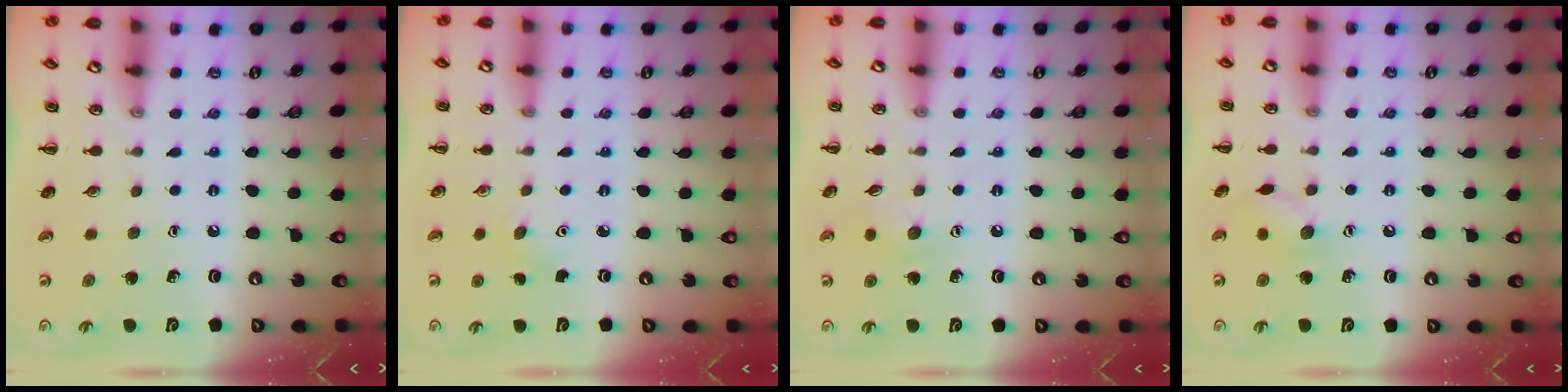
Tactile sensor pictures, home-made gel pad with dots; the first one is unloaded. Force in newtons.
{"total": 3.2, "press": 3.1, "slide": 0.8}
{"total": 5.9, "press": 5.8, "slide": 1.1}
{"total": 7.3, "press": 7.2, "slide": 1.1}